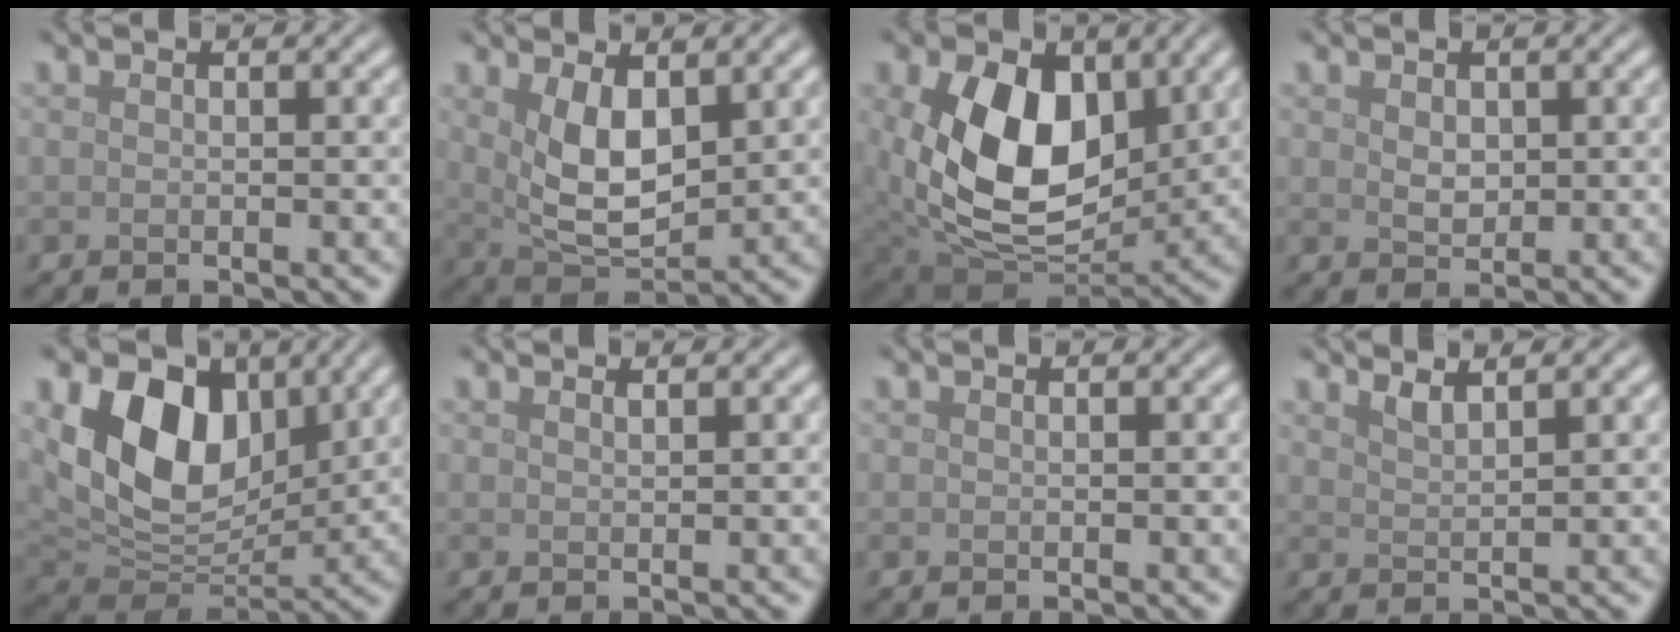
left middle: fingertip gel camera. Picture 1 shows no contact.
{"total": 5.6, "force": [1.7, 2.8, 4.6], "torque": [-0.095, -0.011, 0.041]}
{"total": 12.7, "force": [2.4, 8.5, 9.1], "torque": [-0.173, -0.021, 0.046]}
{"total": 1.6, "force": [0.5, 1.1, 1.1], "torque": [-0.021, -0.003, 0.013]}
{"total": 10.8, "force": [3.6, 7.1, 7.3], "torque": [-0.143, -0.009, 0.063]}
{"total": 0.7, "force": [0.6, 0.2, 0.3], "torque": [0.001, 0.001, 0.010]}
{"total": 0.0}
{"total": 1.7, "force": [1.4, 0.4, 0.8], "torque": [-0.009, 0.000, 0.024]}